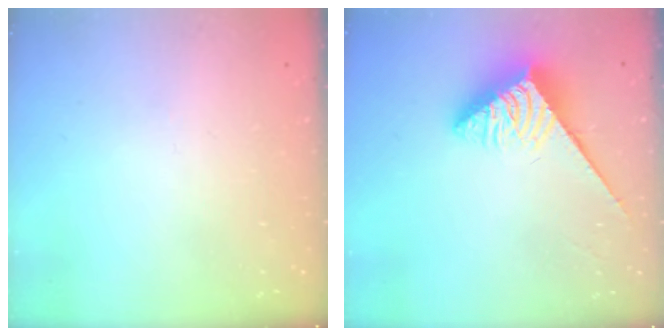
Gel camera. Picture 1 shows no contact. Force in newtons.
{"total": 3.9, "press": 3.9, "slide": 0.6}